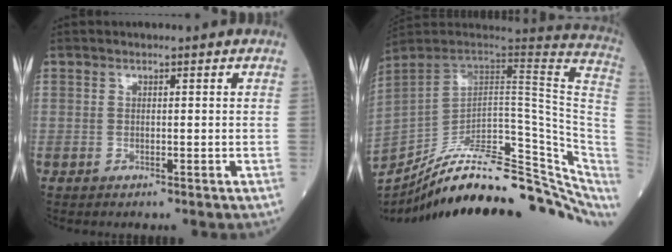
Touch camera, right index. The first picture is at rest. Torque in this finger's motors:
{"motor_torque": [0.00, -2.14, 0.08, -0.03]}